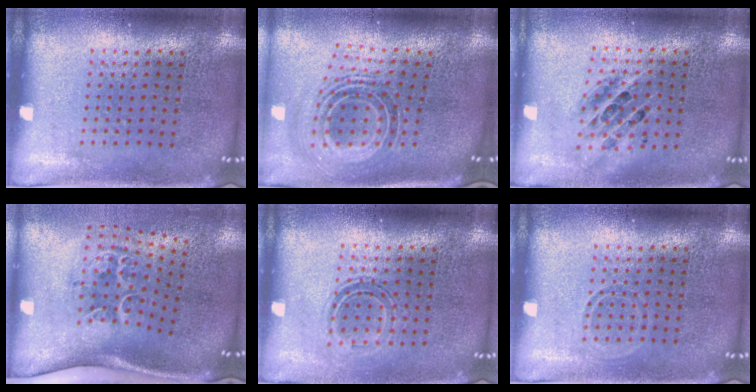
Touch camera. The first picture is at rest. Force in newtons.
{"total": 1.6, "press": 1.2, "slide": 1.0}
{"total": 1.3, "press": 1.2, "slide": 0.7}
{"total": 2.3, "press": 1.3, "slide": 1.9}
{"total": 1.1, "press": 0.9, "slide": 0.5}
{"total": 0.8, "press": 0.8, "slide": 0.3}